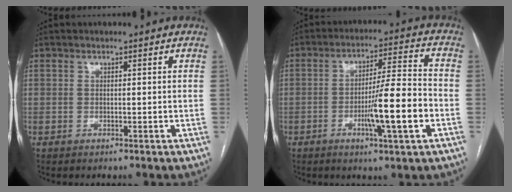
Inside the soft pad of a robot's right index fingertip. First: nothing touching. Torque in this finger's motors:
{"motor_torque": [1.77, -0.37, 0.84, 0.21]}